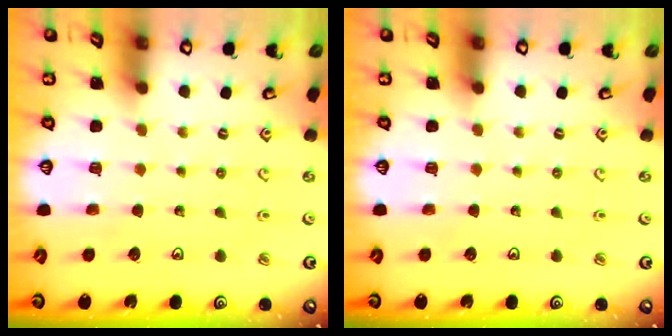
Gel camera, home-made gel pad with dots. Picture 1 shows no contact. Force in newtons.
{"total": 0.0}